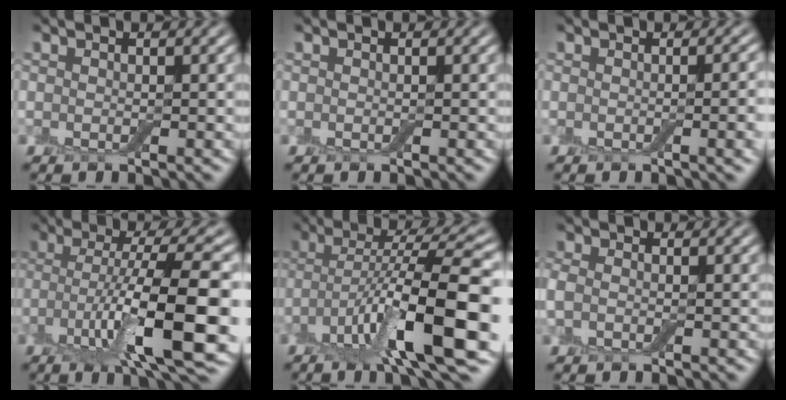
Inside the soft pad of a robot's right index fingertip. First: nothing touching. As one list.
[{"total": 0.0}, {"total": 4.2, "force": [-0.5, 1.5, 3.9], "torque": [-0.028, 0.003, -0.007]}, {"total": 11.0, "force": [-2.8, 2.5, 10.3], "torque": [-0.167, 0.001, -0.046]}, {"total": 11.7, "force": [-4.1, 2.2, 10.7], "torque": [-0.175, 0.014, -0.070]}, {"total": 1.3, "force": [-0.2, 0.8, 1.1], "torque": [-0.029, 0.003, -0.010]}]